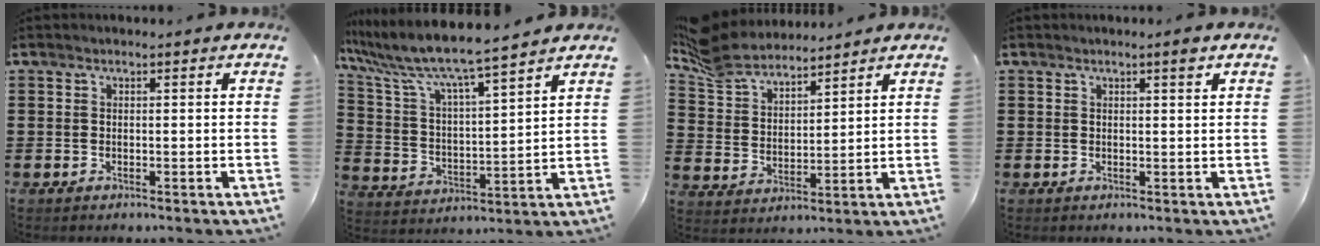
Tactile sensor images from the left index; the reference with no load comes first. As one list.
[{"total": 7.0, "force": [6.3, 0.1, 3.0], "torque": [-0.089, -0.044, 0.100]}, {"total": 7.1, "force": [6.6, 2.1, 1.8], "torque": [-0.065, -0.020, 0.122]}, {"total": 1.7, "force": [1.1, 0.0, 1.3], "torque": [-0.020, -0.004, 0.018]}]